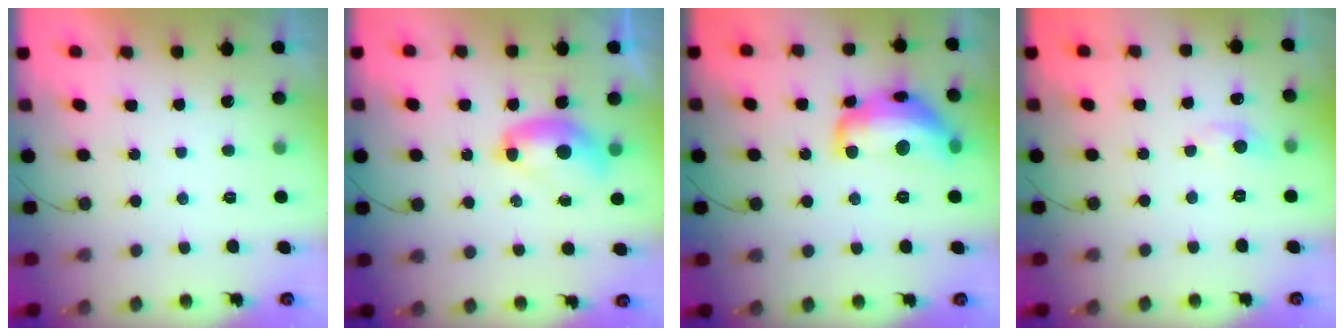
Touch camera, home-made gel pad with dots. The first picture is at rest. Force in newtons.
{"total": 9.0, "press": 9.0, "slide": 0.8}
{"total": 16.7, "press": 16.7, "slide": 0.9}
{"total": 3.4, "press": 3.4, "slide": 0.4}